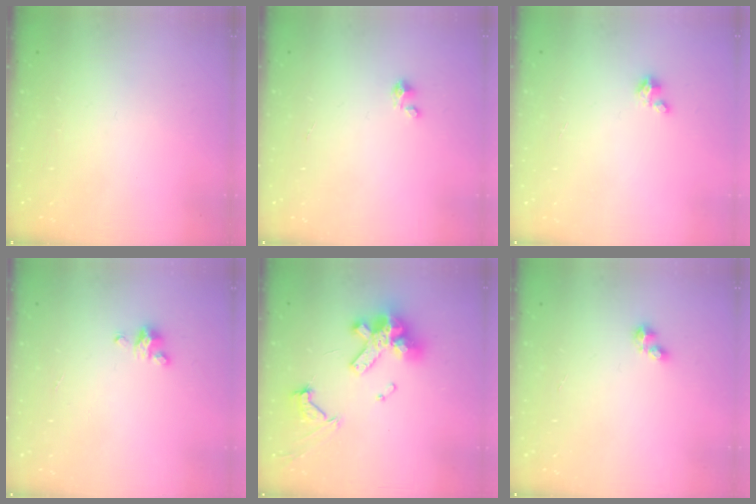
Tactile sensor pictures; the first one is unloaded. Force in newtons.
{"total": 1.8, "press": 1.8, "slide": 0.2}
{"total": 2.6, "press": 2.6, "slide": 0.2}
{"total": 3.0, "press": 3.0, "slide": 0.3}
{"total": 15.7, "press": 15.6, "slide": 1.9}
{"total": 2.6, "press": 2.5, "slide": 0.3}